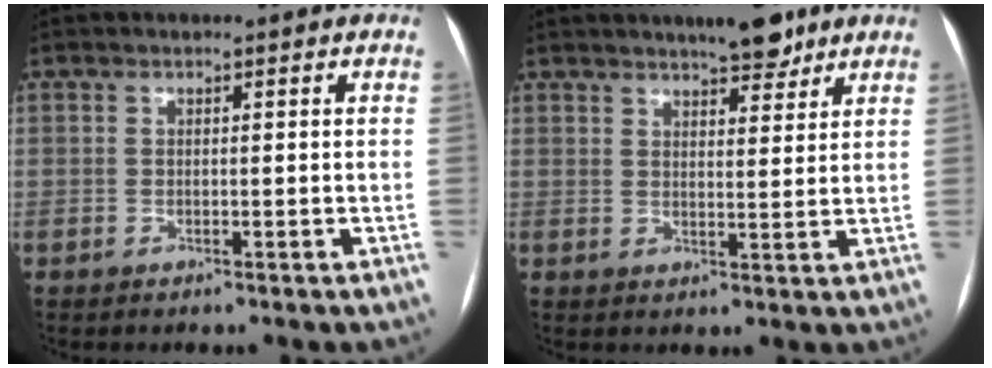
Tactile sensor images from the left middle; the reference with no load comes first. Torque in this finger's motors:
{"motor_torque": [0.14, -0.14, 0.04, 0.01]}